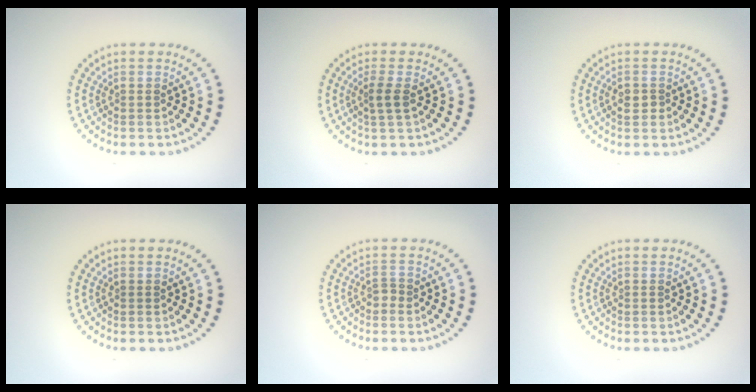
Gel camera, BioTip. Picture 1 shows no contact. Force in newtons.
{"total": 1.6, "press": 1.3, "slide": 0.9}
{"total": 1.2, "press": 1.1, "slide": 0.4}
{"total": 0.0}
{"total": 0.9, "press": 0.6, "slide": 0.7}
{"total": 0.0}